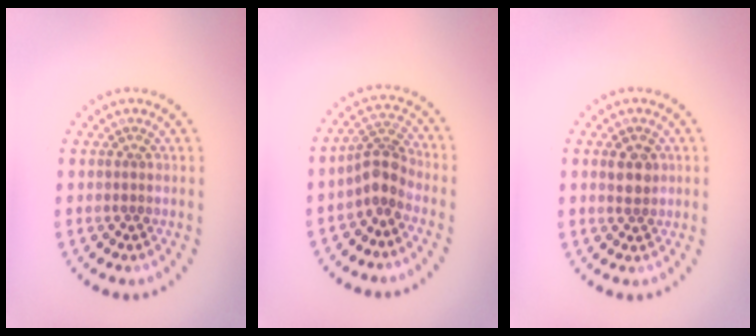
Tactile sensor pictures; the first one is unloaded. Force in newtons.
{"total": 2.8, "press": 2.2, "slide": 1.8}
{"total": 2.1, "press": 2.0, "slide": 0.6}